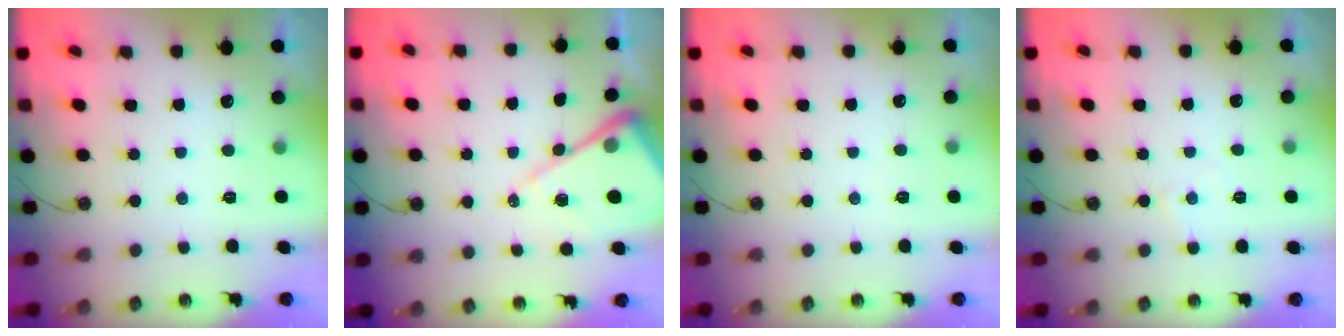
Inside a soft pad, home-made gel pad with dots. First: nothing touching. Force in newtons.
{"total": 11.6, "press": 11.5, "slide": 1.5}
{"total": 2.6, "press": 2.5, "slide": 0.5}
{"total": 3.1, "press": 3.1, "slide": 0.5}